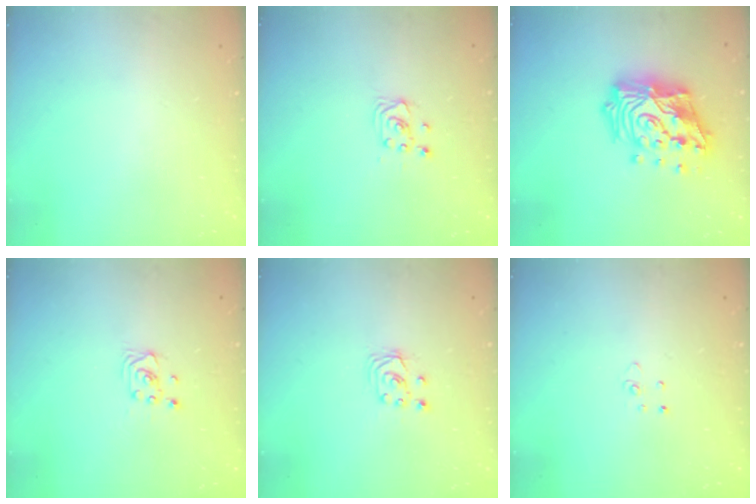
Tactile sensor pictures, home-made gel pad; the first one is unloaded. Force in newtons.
{"total": 2.9, "press": 2.9, "slide": 0.4}
{"total": 25.6, "press": 25.5, "slide": 2.2}
{"total": 2.6, "press": 2.6, "slide": 0.3}
{"total": 3.0, "press": 3.0, "slide": 0.3}
{"total": 2.9, "press": 2.9, "slide": 0.2}